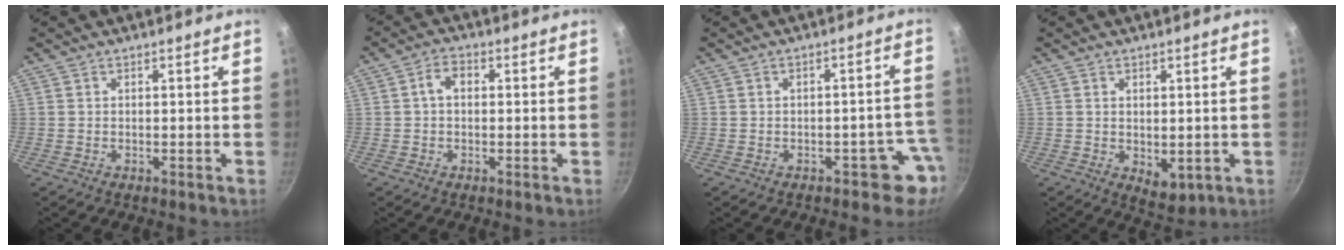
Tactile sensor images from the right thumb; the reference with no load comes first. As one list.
[{"total": 3.6, "force": [0.3, 2.5, 2.5], "torque": [-0.040, 0.012, -0.001]}, {"total": 4.9, "force": [-2.6, 3.2, 2.6], "torque": [0.033, 0.038, -0.024]}, {"total": 4.5, "force": [-0.1, 2.8, 3.6], "torque": [-0.044, -0.014, 0.006]}]